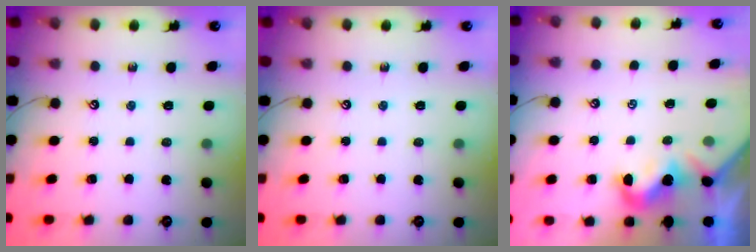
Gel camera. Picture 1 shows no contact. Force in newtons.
{"total": 0.0}
{"total": 0.0}